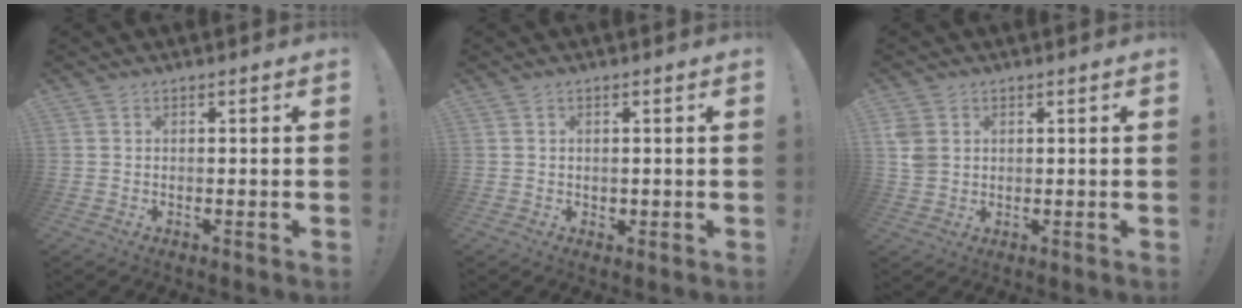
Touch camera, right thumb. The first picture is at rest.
{"total": 1.3, "force": [0.4, 1.2, 0.3], "torque": [0.004, -0.001, 0.004]}
{"total": 4.8, "force": [1.6, 3.8, 2.3], "torque": [-0.047, -0.005, 0.030]}